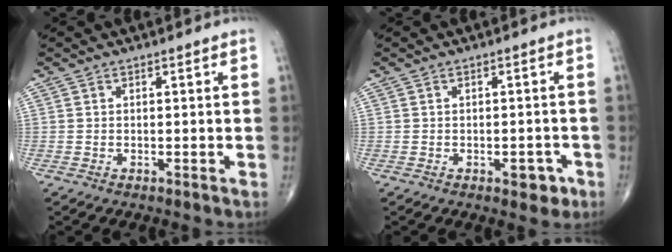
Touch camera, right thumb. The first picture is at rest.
{"total": 3.2, "force": [-1.6, 1.7, 2.1], "torque": [-0.007, 0.008, -0.018]}